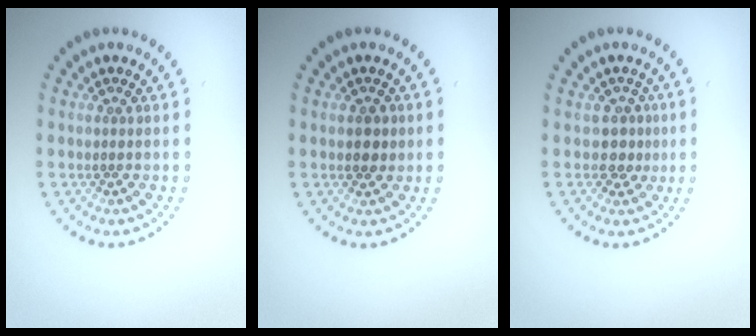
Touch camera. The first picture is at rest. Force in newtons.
{"total": 1.6, "press": 1.6, "slide": 0.2}
{"total": 2.0, "press": 1.4, "slide": 1.4}